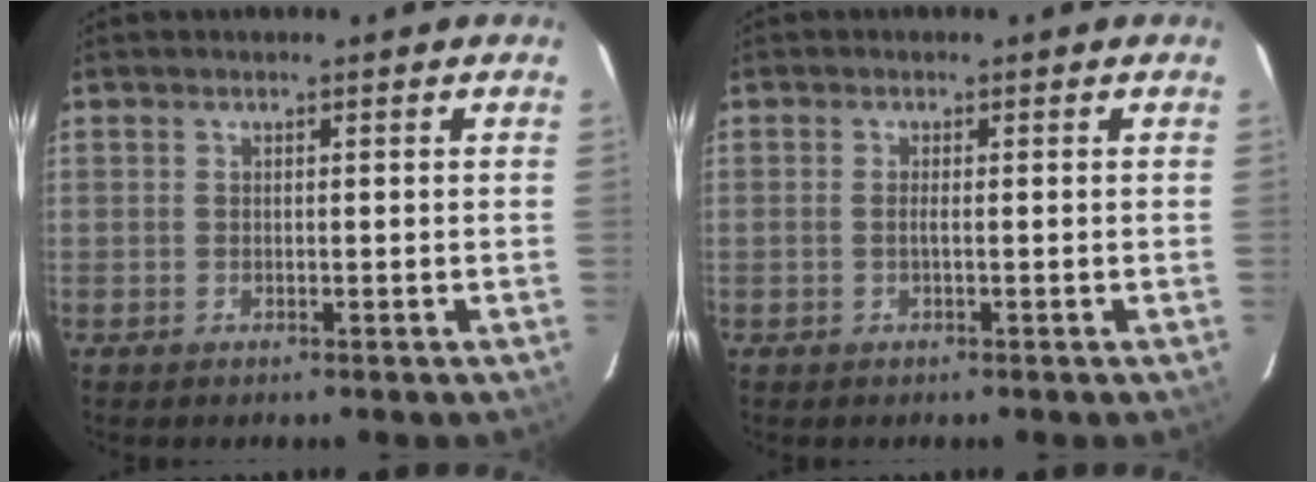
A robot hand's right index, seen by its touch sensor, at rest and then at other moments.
{"total": 1.0, "force": [-0.3, -0.1, 0.9], "torque": [-0.018, 0.001, -0.007]}